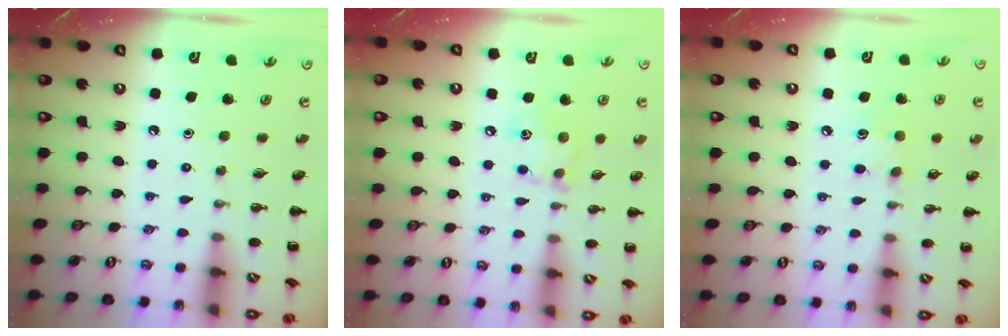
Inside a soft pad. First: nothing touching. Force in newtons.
{"total": 6.4, "press": 6.4, "slide": 0.3}
{"total": 6.5, "press": 6.3, "slide": 1.6}